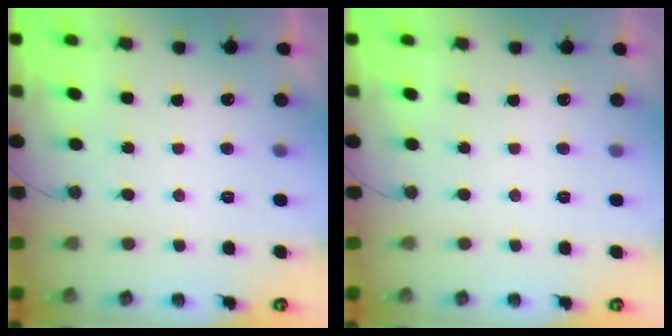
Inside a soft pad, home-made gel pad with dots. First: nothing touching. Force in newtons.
{"total": 0.0}